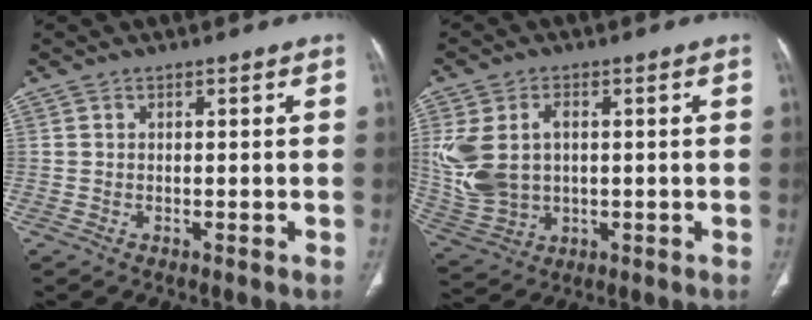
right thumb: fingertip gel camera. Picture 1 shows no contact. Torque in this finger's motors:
{"motor_torque": [0.31, 0.46, 0.40, 0.60, 0.27]}